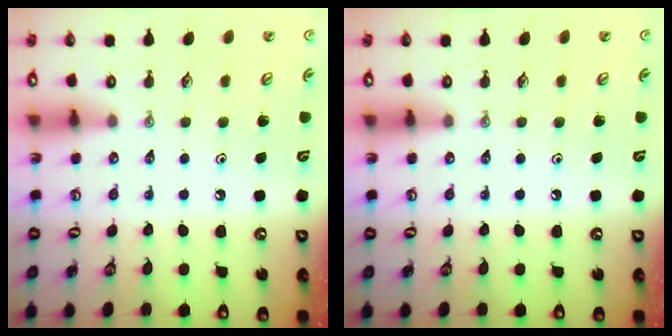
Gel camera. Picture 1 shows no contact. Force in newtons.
{"total": 0.0}